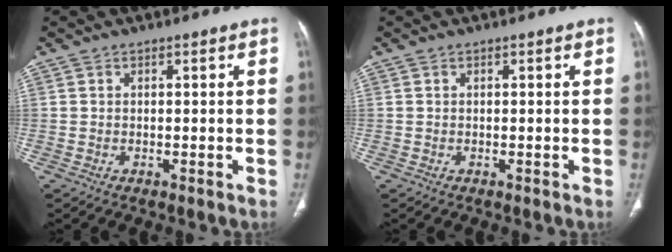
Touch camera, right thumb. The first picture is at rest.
{"total": 0.0}